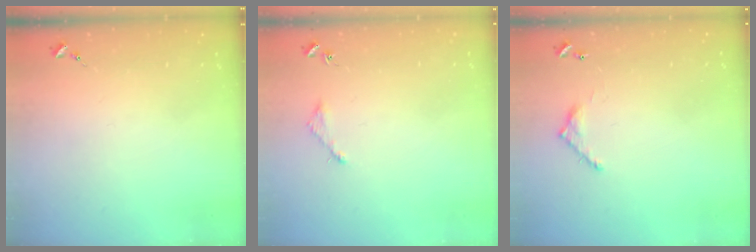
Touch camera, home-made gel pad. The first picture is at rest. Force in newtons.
{"total": 3.0, "press": 3.0, "slide": 0.4}
{"total": 6.3, "press": 6.3, "slide": 0.4}